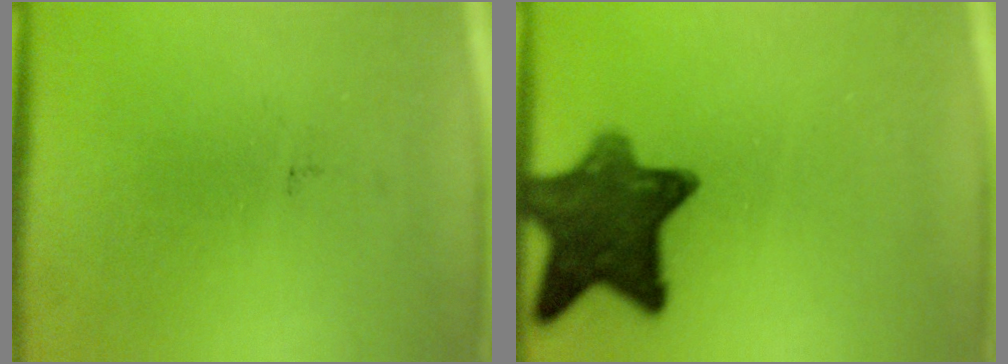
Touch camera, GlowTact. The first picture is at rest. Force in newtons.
{"total": 10.5}